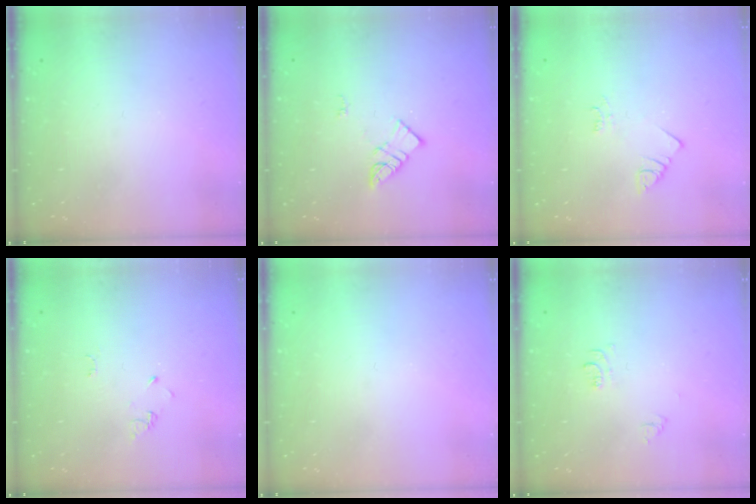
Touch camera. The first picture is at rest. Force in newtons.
{"total": 6.2, "press": 6.2, "slide": 0.2}
{"total": 2.5, "press": 2.5, "slide": 0.5}
{"total": 2.6, "press": 2.6, "slide": 0.4}
{"total": 0.0}
{"total": 3.9, "press": 3.9, "slide": 0.5}